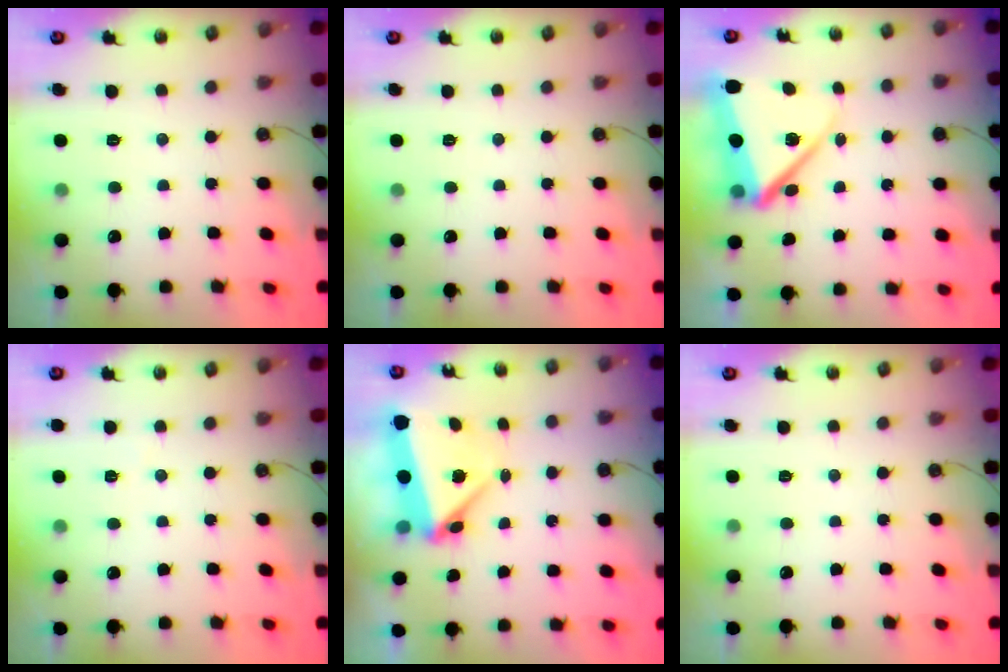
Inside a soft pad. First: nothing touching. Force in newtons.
{"total": 0.0}
{"total": 12.0, "press": 11.9, "slide": 1.5}
{"total": 1.6, "press": 1.4, "slide": 0.7}
{"total": 7.0, "press": 6.9, "slide": 0.7}
{"total": 0.0}